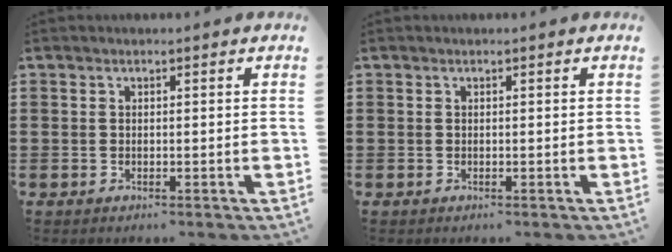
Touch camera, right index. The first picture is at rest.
{"total": 0.0}